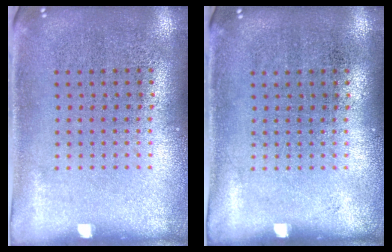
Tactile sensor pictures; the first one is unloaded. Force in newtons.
{"total": 0.0}